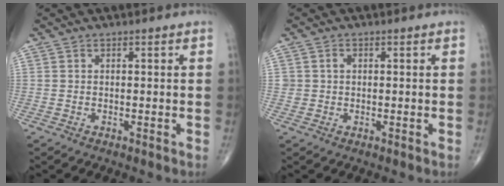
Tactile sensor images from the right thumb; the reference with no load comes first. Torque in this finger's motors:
{"motor_torque": [0.36, 0.30, 0.12, -0.16, -0.07]}